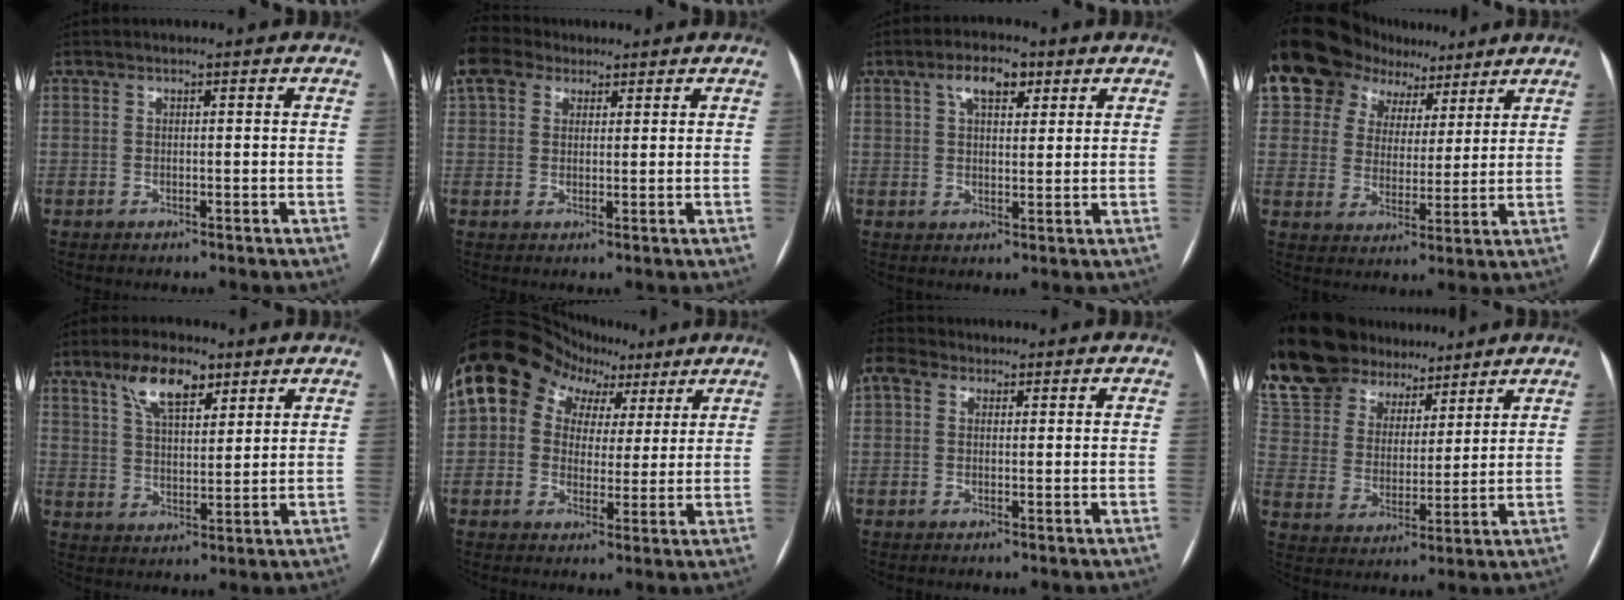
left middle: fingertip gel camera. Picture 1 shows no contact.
{"total": 4.4, "force": [3.7, 2.3, 0.6], "torque": [-0.024, 0.024, 0.078]}
{"total": 5.3, "force": [2.8, 2.4, 3.8], "torque": [-0.070, 0.013, 0.047]}
{"total": 16.6, "force": [11.5, 10.8, 5.4], "torque": [-0.118, 0.049, 0.190]}
{"total": 8.3, "force": [5.2, 3.2, 5.7], "torque": [-0.109, 0.013, 0.096]}
{"total": 12.3, "force": [5.7, 9.8, 4.9], "torque": [-0.069, 0.058, 0.089]}
{"total": 2.4, "force": [1.4, 1.7, 0.9], "torque": [-0.028, 0.022, 0.030]}
{"total": 19.8, "force": [16.6, 8.6, 6.8], "torque": [-0.161, 0.037, 0.301]}